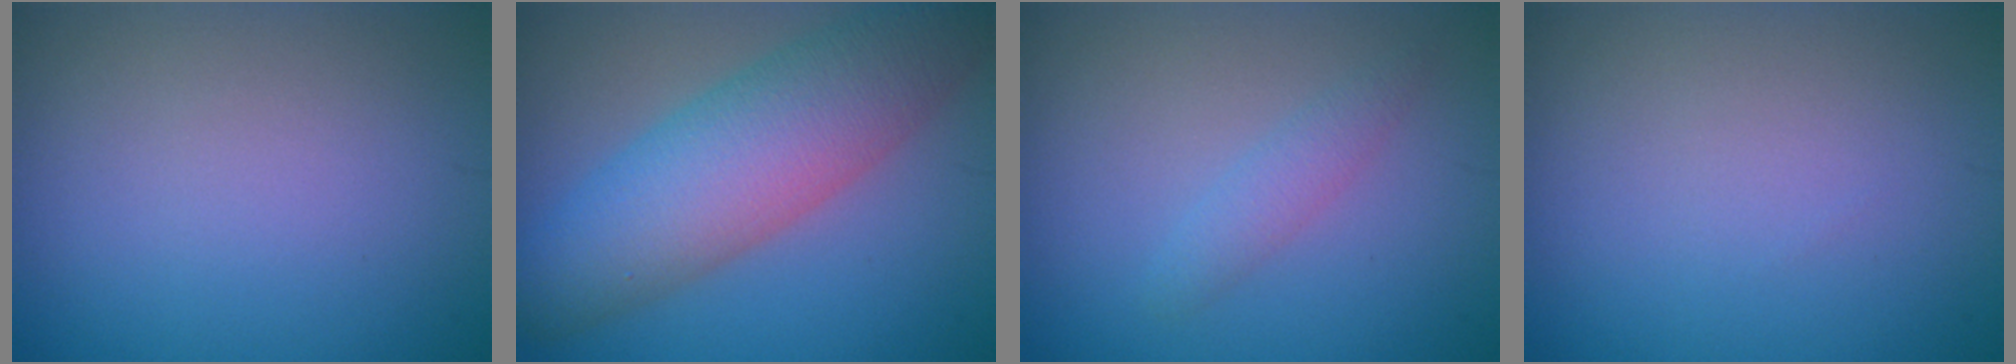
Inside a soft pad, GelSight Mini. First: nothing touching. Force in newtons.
{"total": 8.3, "press": 8.3, "slide": 0.2}
{"total": 1.6, "press": 1.6, "slide": 0.2}
{"total": 0.0}